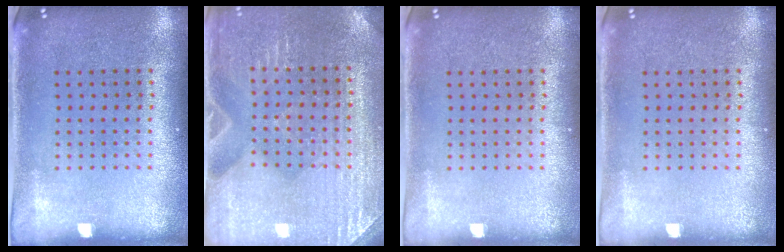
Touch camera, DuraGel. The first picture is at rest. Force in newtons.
{"total": 3.1, "press": 3.1, "slide": 0.3}
{"total": 0.0}
{"total": 0.0}